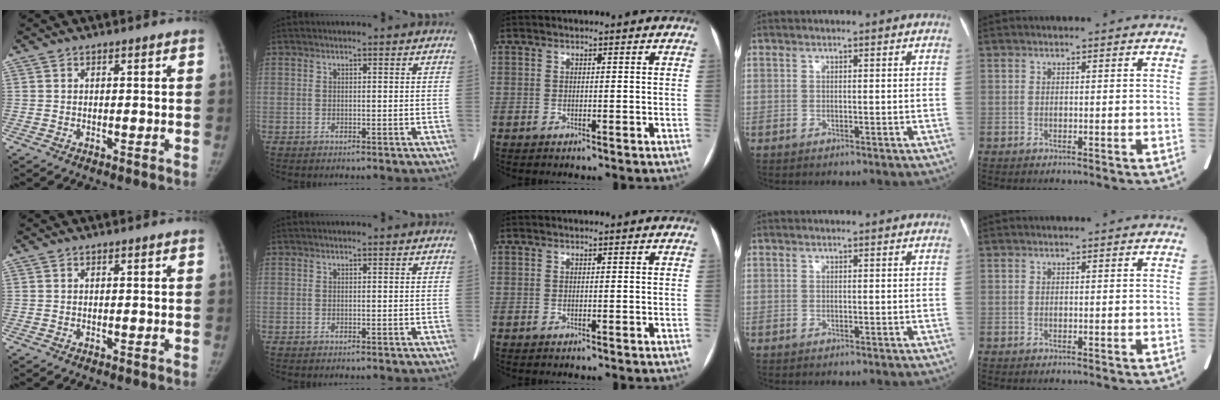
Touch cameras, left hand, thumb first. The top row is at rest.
{}